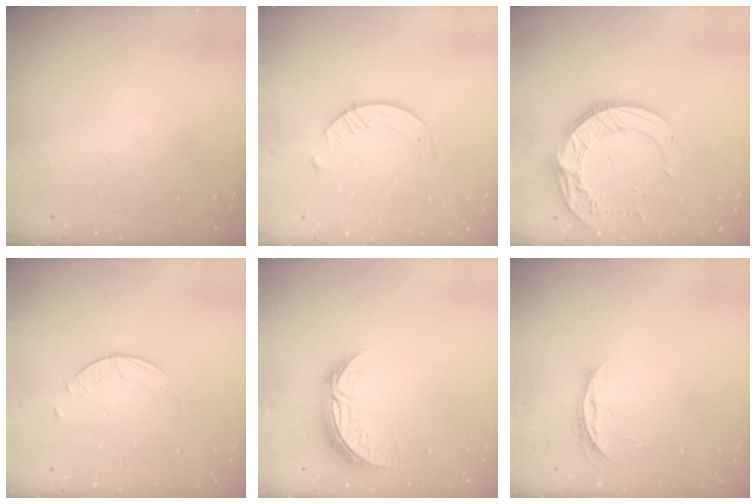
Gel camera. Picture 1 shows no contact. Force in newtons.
{"total": 5.6, "press": 5.6, "slide": 0.7}
{"total": 13.6, "press": 13.5, "slide": 1.2}
{"total": 0.9, "press": 0.9, "slide": 0.2}
{"total": 8.5, "press": 8.5, "slide": 0.3}
{"total": 3.8, "press": 3.8, "slide": 0.5}